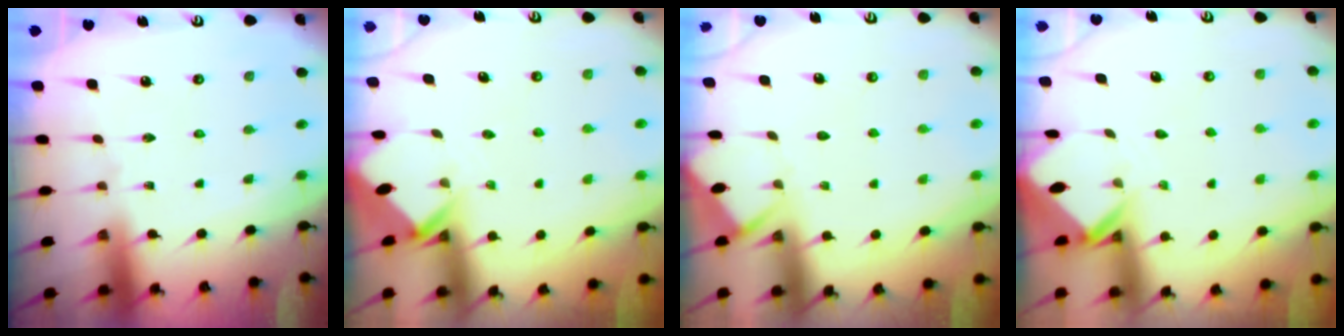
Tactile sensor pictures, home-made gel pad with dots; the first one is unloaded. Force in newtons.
{"total": 2.2, "press": 2.2, "slide": 0.1}
{"total": 3.0, "press": 3.0, "slide": 0.2}
{"total": 2.4, "press": 2.4, "slide": 0.1}